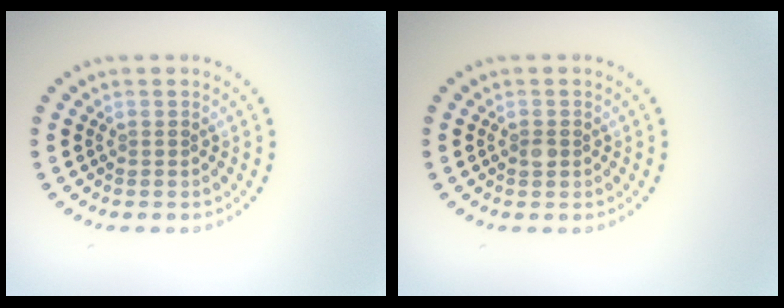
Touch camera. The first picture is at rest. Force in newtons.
{"total": 0.9, "press": 0.9, "slide": 0.0}